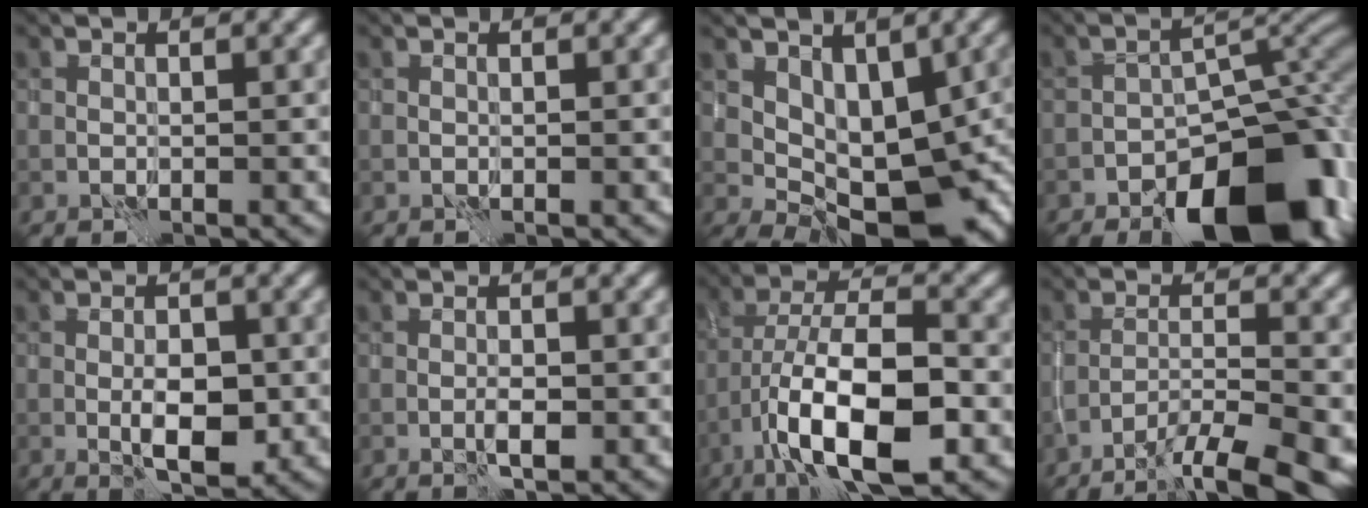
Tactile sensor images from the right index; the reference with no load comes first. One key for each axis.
{"total": 0.0}
{"total": 8.8, "fx": 0.0, "fy": 5.2, "fz": 7.1, "tx": -0.101, "ty": -0.016, "tz": 0.011}
{"total": 14.7, "fx": -9.1, "fy": 6.8, "fz": 9.3, "tx": -0.102, "ty": 0.002, "tz": -0.147}
{"total": 3.8, "fx": -0.8, "fy": 1.7, "fz": 3.3, "tx": -0.052, "ty": -0.002, "tz": -0.012}
{"total": 1.1, "fx": -0.4, "fy": 0.3, "fz": 1.0, "tx": -0.020, "ty": 0.001, "tz": -0.009}
{"total": 11.1, "fx": -4.6, "fy": 4.0, "fz": 9.3, "tx": -0.171, "ty": 0.003, "tz": -0.081}
{"total": 7.1, "fx": -5.1, "fy": 1.2, "fz": 4.9, "tx": -0.069, "ty": -0.007, "tz": -0.078}